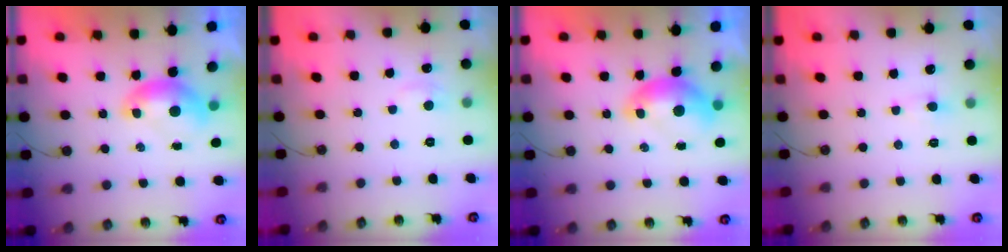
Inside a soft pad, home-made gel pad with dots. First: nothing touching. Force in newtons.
{"total": 2.2, "press": 2.1, "slide": 0.6}
{"total": 0.8, "press": 0.3, "slide": 0.7}
{"total": 0.8, "press": 0.7, "slide": 0.3}